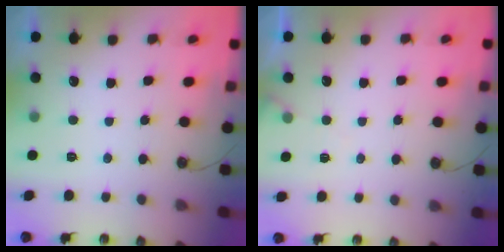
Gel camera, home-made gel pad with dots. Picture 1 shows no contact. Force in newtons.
{"total": 4.8, "press": 4.7, "slide": 0.7}